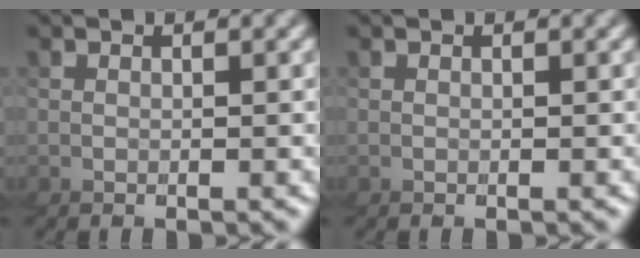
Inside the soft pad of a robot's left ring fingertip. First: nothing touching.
{"total": 0.0}